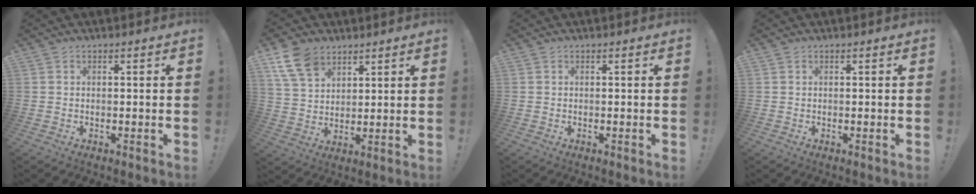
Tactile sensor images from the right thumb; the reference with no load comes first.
{"total": 10.9, "force": [6.7, 6.8, 5.3], "torque": [-0.100, -0.022, 0.133]}
{"total": 0.0}
{"total": 0.0}